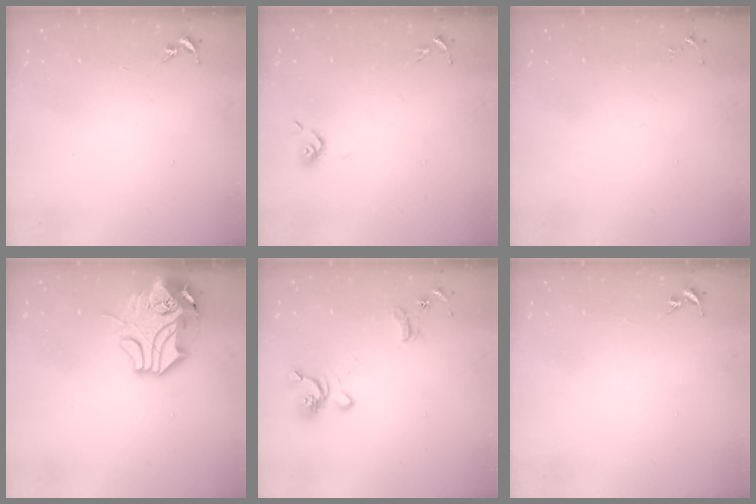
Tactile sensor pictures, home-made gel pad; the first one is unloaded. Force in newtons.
{"total": 3.6, "press": 3.5, "slide": 0.9}
{"total": 3.4, "press": 3.4, "slide": 0.4}
{"total": 15.5, "press": 15.3, "slide": 2.4}
{"total": 12.7, "press": 12.6, "slide": 1.4}
{"total": 0.0}